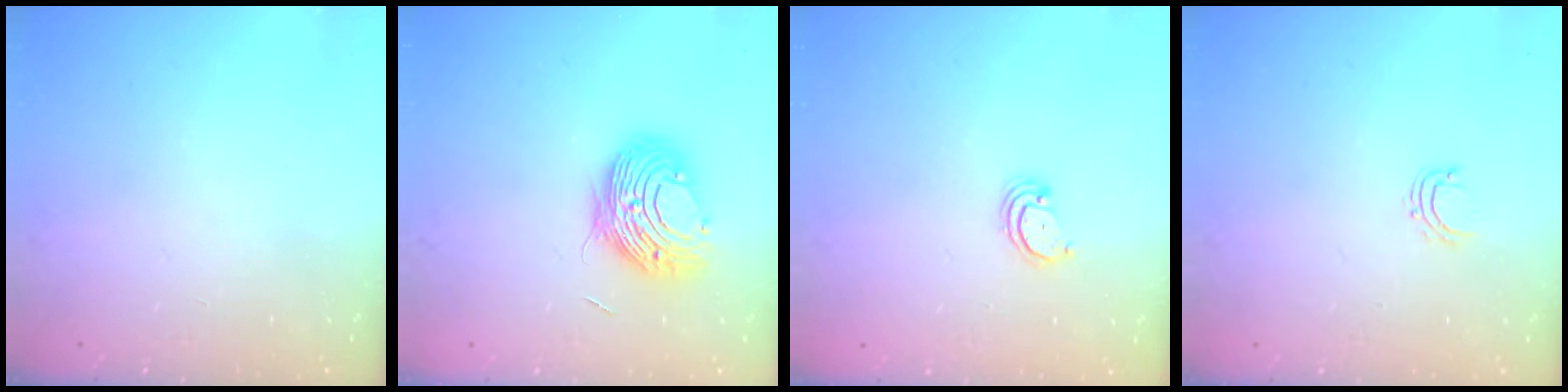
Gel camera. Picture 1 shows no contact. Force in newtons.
{"total": 11.0, "press": 10.9, "slide": 1.1}
{"total": 2.8, "press": 2.8, "slide": 0.3}
{"total": 4.4, "press": 4.4, "slide": 0.3}